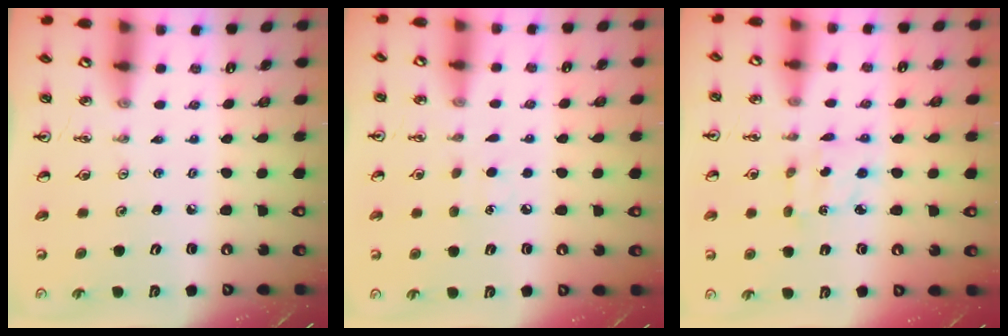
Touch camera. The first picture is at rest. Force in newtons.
{"total": 5.0, "press": 4.9, "slide": 0.5}
{"total": 2.5, "press": 2.5, "slide": 0.2}